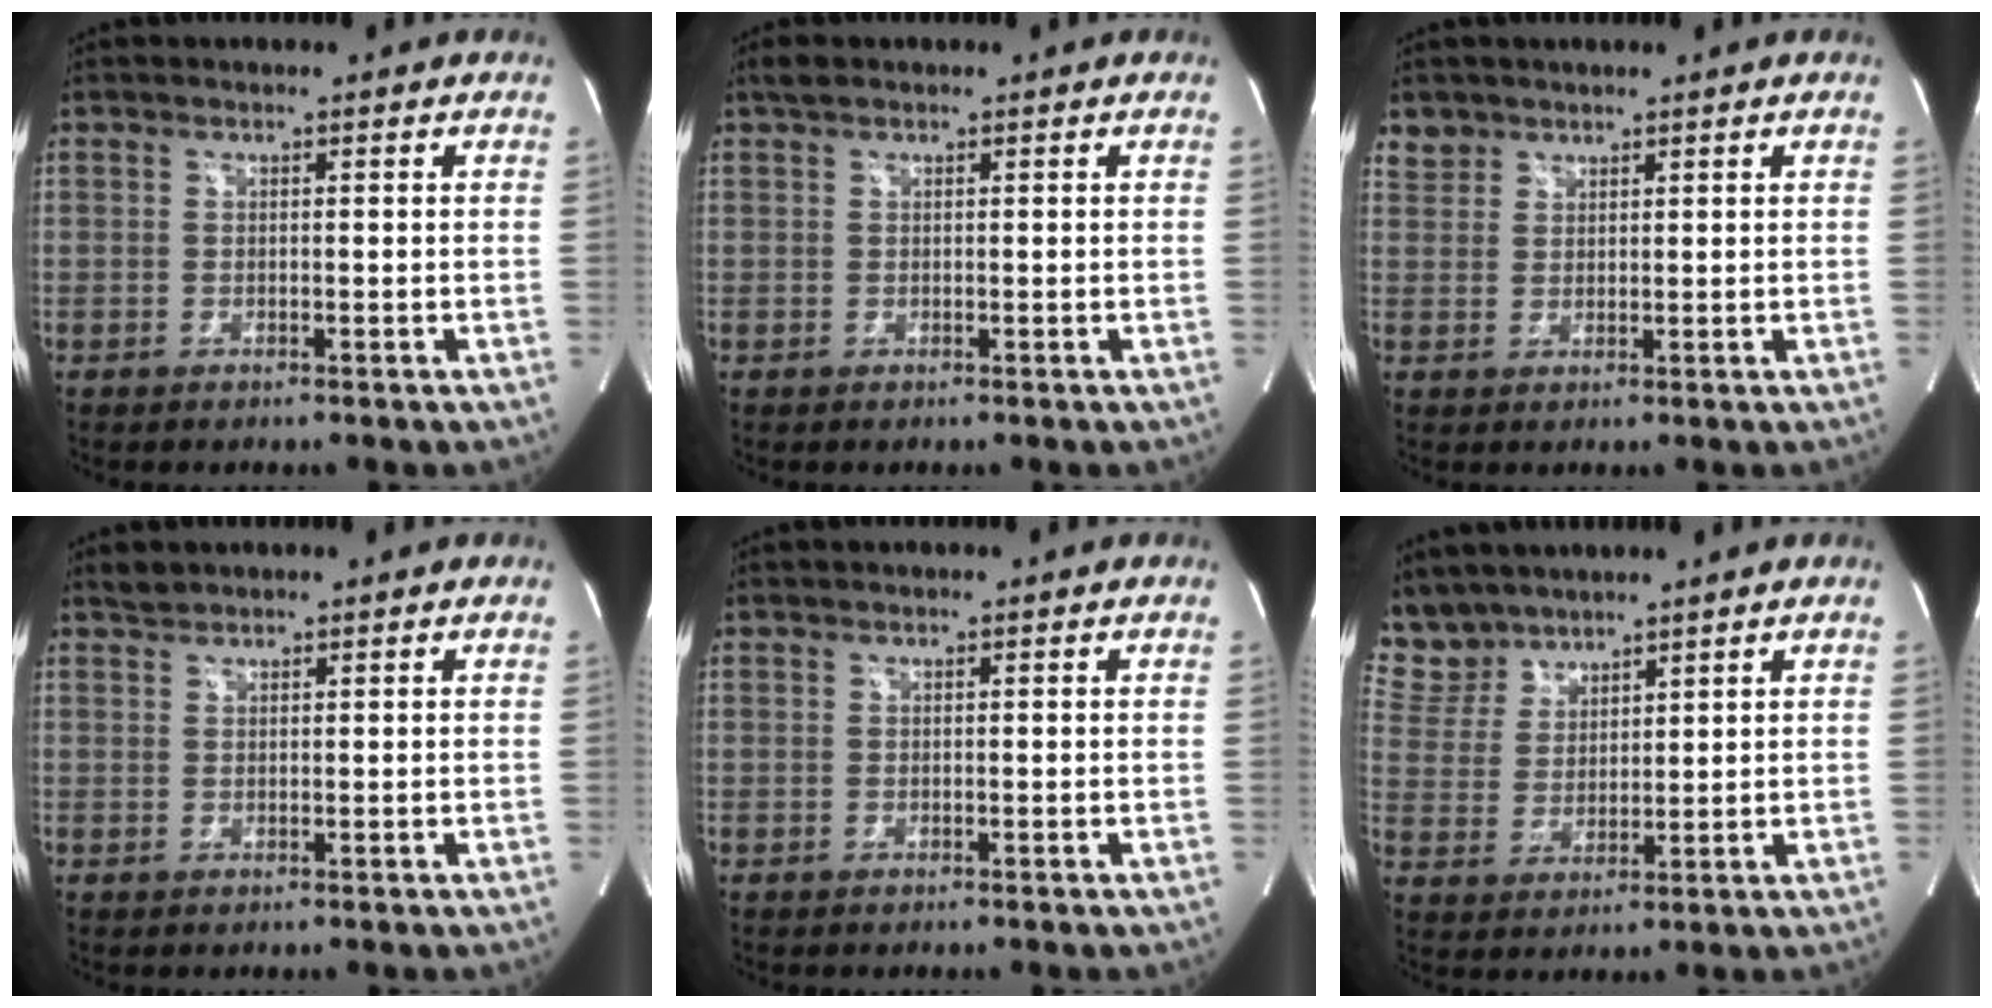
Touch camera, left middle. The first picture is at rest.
{"total": 1.2, "force": [0.9, 0.6, 0.5], "torque": [-0.011, 0.012, 0.016]}
{"total": 2.5, "force": [2.0, 1.6, -0.3], "torque": [0.012, 0.006, 0.035]}
{"total": 1.1, "force": [1.1, 0.2, 0.0], "torque": [-0.002, 0.004, 0.021]}
{"total": 0.0}
{"total": 7.0, "force": [6.5, 2.7, 0.1], "torque": [-0.009, 0.010, 0.146]}